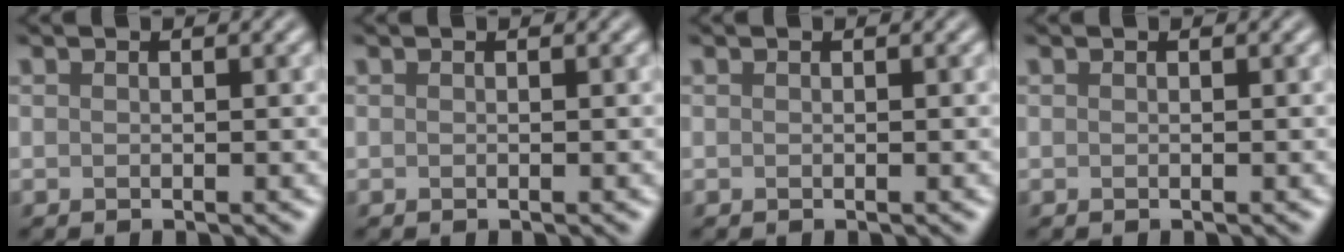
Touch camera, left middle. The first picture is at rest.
{"total": 0.0}
{"total": 0.0}
{"total": 0.0}